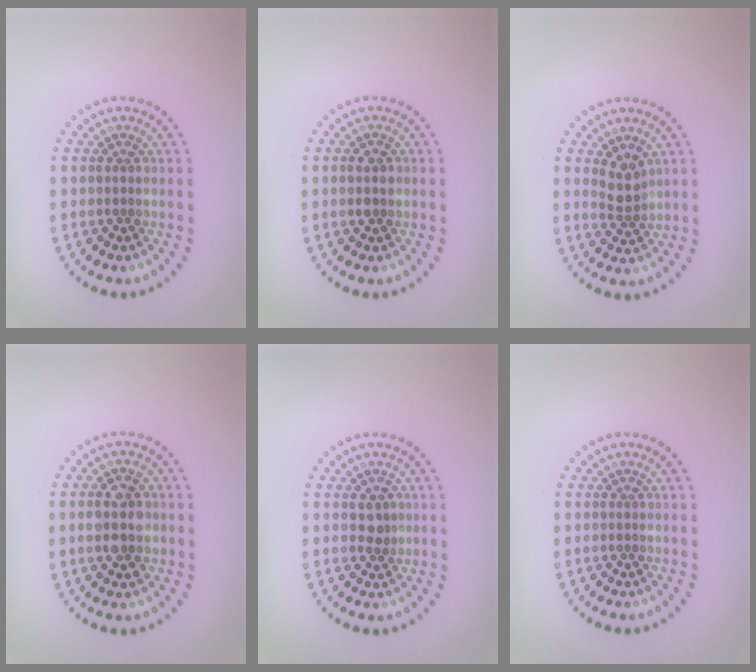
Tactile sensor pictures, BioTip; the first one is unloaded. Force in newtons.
{"total": 1.8, "press": 1.8, "slide": 0.0}
{"total": 2.3, "press": 1.9, "slide": 1.3}
{"total": 4.1, "press": 4.1, "slide": 0.1}
{"total": 1.5, "press": 1.3, "slide": 0.6}
{"total": 0.0}